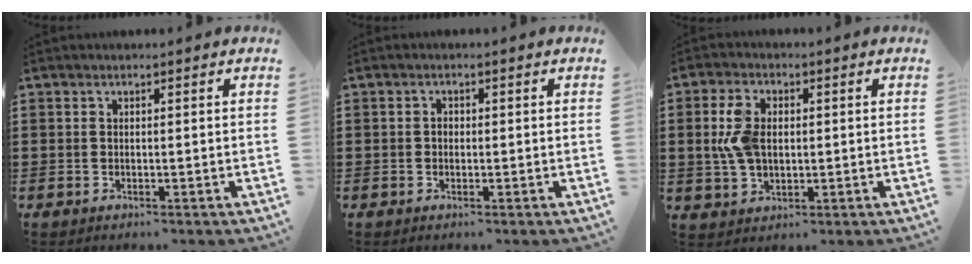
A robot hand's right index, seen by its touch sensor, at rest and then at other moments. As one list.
[{"total": 1.0, "force": [-0.1, 0.7, 0.6], "torque": [-0.012, 0.003, -0.002]}, {"total": 6.5, "force": [0.5, 4.0, 5.1], "torque": [-0.133, 0.006, 0.000]}]